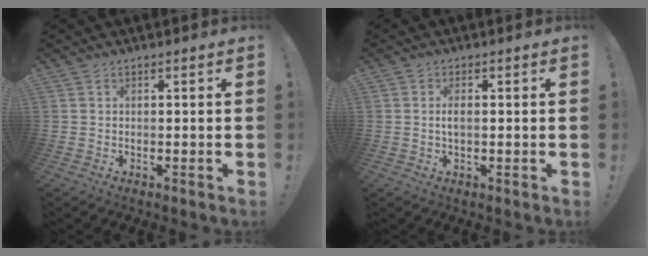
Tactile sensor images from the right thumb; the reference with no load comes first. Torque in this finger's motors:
{"motor_torque": [-0.12, 0.10, 0.37, -0.10, 0.00]}